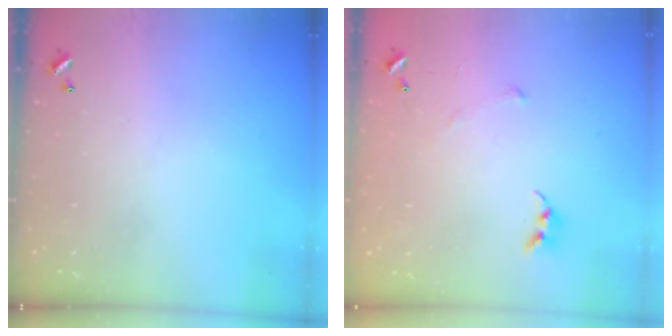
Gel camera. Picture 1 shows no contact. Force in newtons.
{"total": 4.7, "press": 4.7, "slide": 0.6}